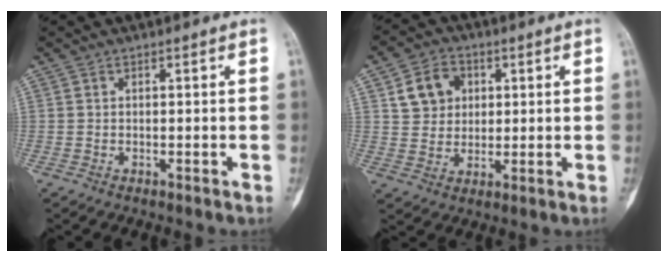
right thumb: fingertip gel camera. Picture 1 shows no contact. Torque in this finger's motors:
{"motor_torque": [-0.02, 1.05, 0.21, -0.16, -0.01]}